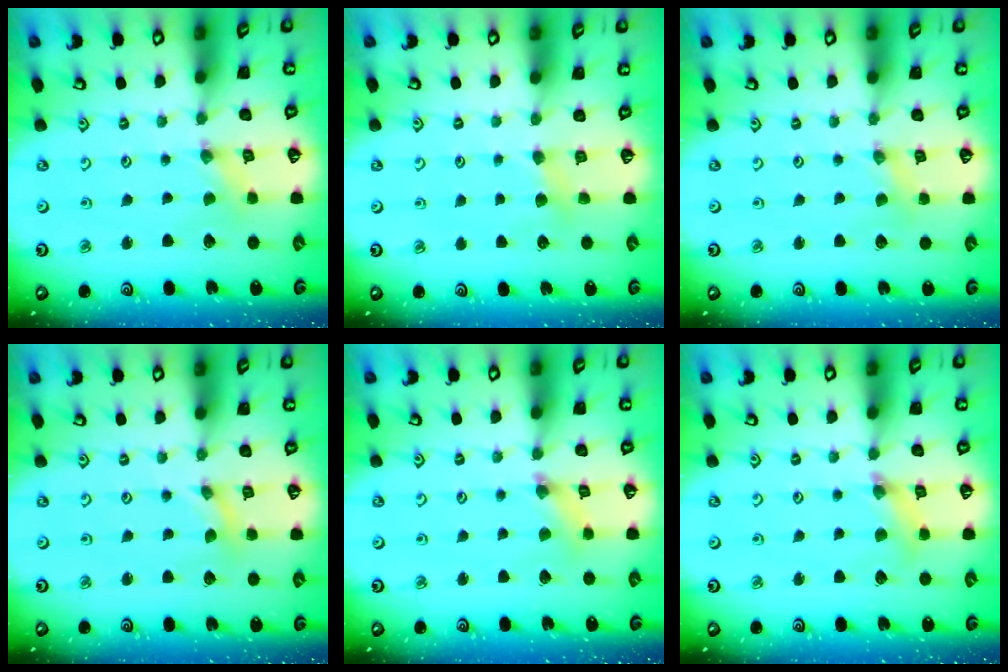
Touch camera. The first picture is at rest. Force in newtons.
{"total": 4.3, "press": 4.2, "slide": 0.5}
{"total": 0.9, "press": 0.9, "slide": 0.1}
{"total": 0.0}
{"total": 3.2, "press": 3.2, "slide": 0.4}
{"total": 5.3, "press": 5.2, "slide": 0.5}